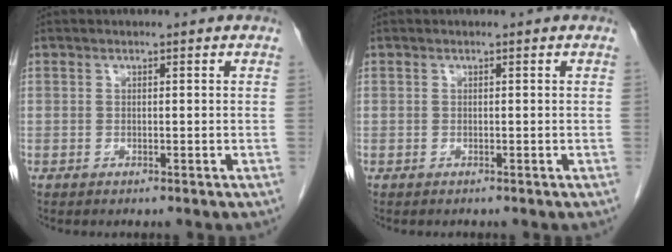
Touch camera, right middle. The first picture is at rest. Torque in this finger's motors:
{"motor_torque": [-0.14, 0.01, -0.07, -0.03]}